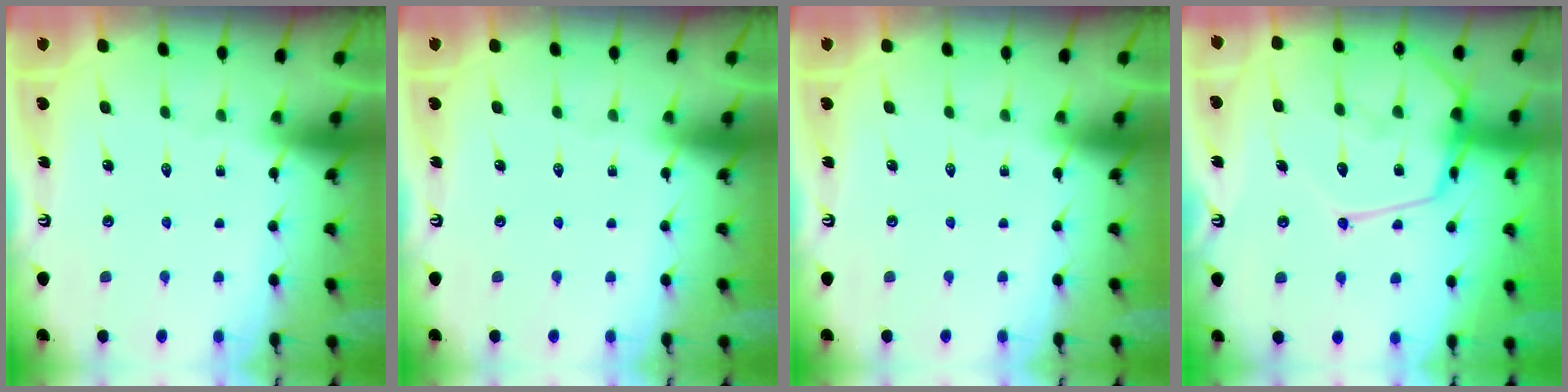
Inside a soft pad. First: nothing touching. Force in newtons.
{"total": 0.0}
{"total": 0.0}
{"total": 17.5, "press": 17.4, "slide": 1.5}